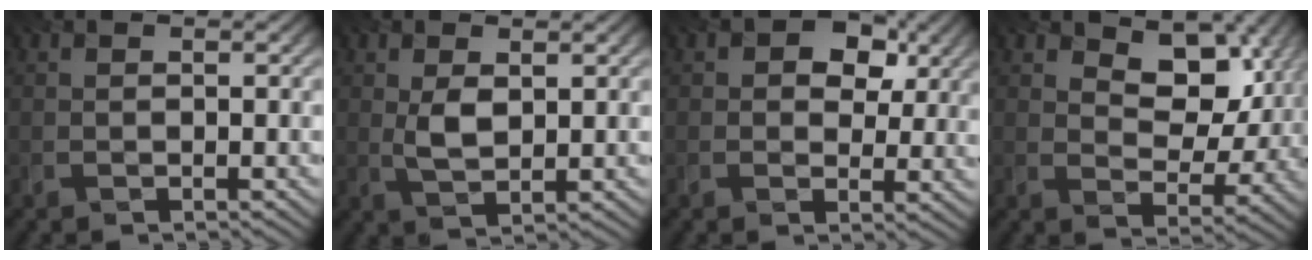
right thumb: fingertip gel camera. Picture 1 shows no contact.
{"total": 3.2, "force": [0.8, 1.7, 2.6], "torque": [-0.059, -0.006, 0.021]}
{"total": 6.3, "force": [2.7, 4.3, 3.7], "torque": [-0.051, -0.002, 0.031]}
{"total": 8.6, "force": [3.6, 5.4, 5.6], "torque": [-0.085, -0.008, 0.058]}